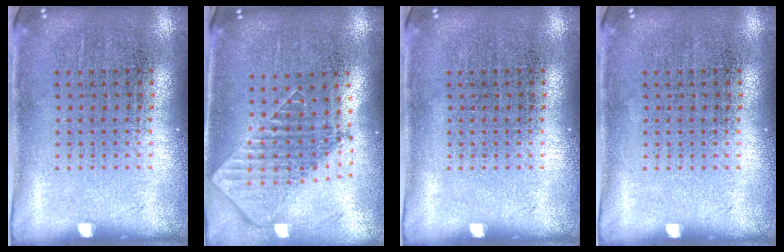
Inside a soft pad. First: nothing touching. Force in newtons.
{"total": 1.9, "press": 1.5, "slide": 1.2}
{"total": 0.0}
{"total": 0.0}